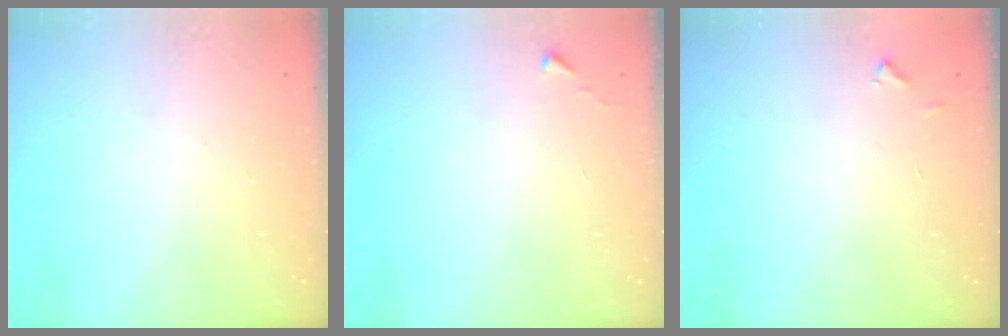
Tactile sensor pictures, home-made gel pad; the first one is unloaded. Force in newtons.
{"total": 2.7, "press": 2.6, "slide": 0.4}
{"total": 4.0, "press": 3.9, "slide": 0.2}